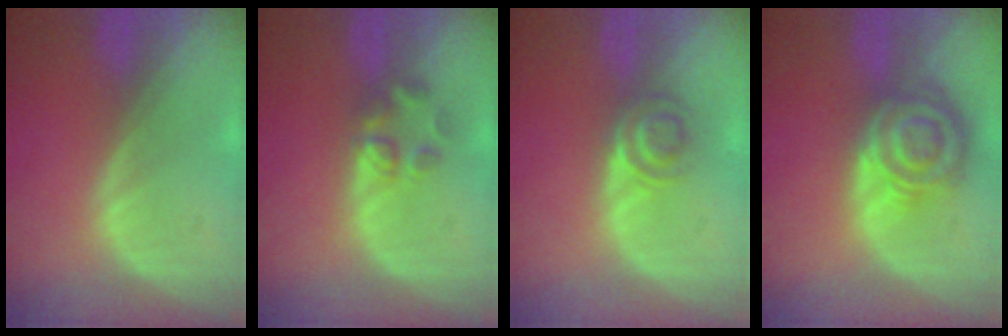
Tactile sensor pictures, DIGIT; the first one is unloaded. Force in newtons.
{"total": 3.1, "press": 3.0, "slide": 0.8}
{"total": 3.5, "press": 3.4, "slide": 0.9}
{"total": 8.4, "press": 7.3, "slide": 4.2}